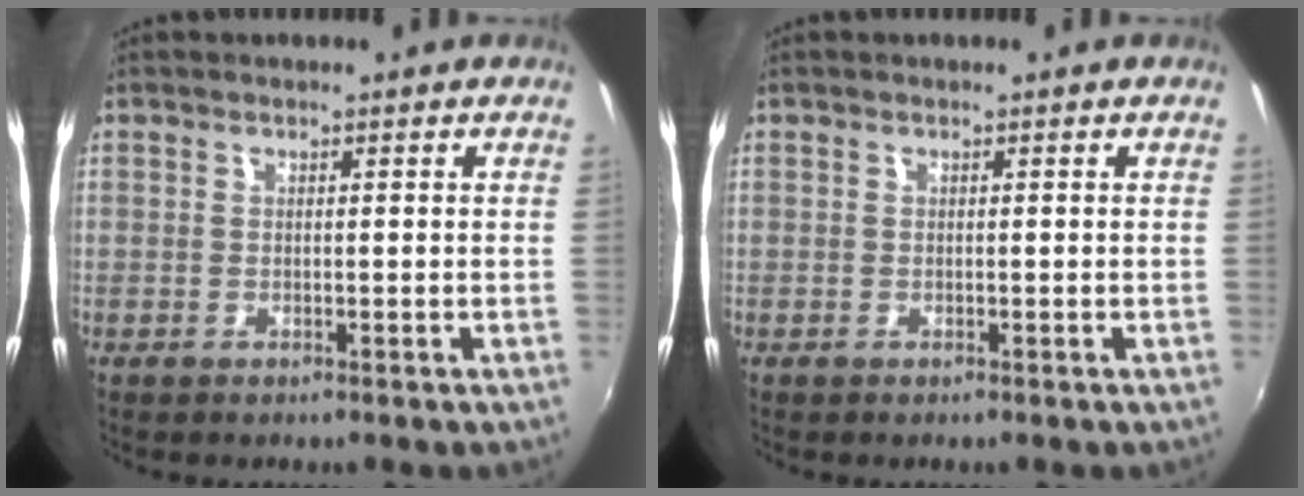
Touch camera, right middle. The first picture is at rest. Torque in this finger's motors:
{"motor_torque": [0.07, -0.23, -0.07, 0.00]}